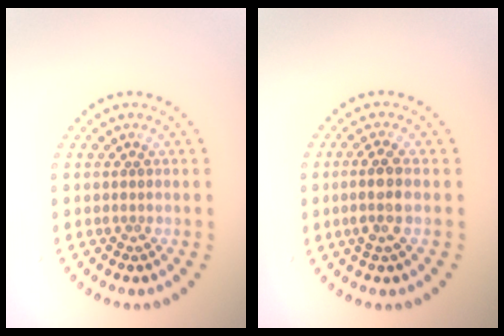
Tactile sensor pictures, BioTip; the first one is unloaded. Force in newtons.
{"total": 2.4, "press": 2.1, "slide": 1.2}